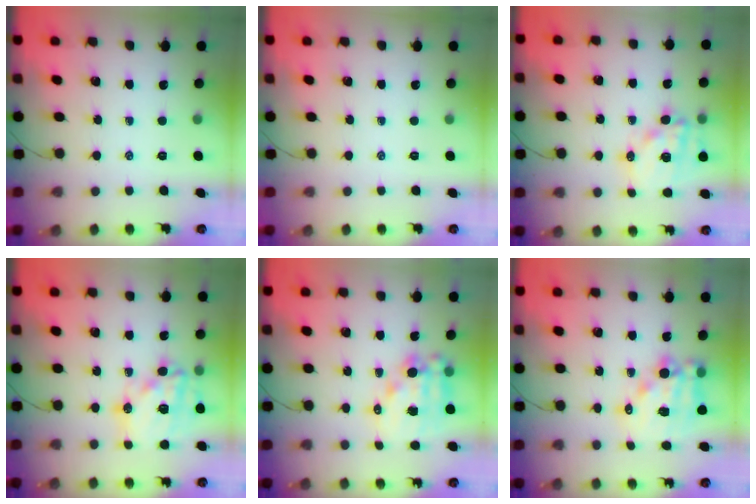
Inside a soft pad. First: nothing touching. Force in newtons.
{"total": 0.0}
{"total": 14.5, "press": 14.1, "slide": 3.3}
{"total": 20.6, "press": 20.3, "slide": 3.9}
{"total": 13.8, "press": 13.4, "slide": 3.2}
{"total": 13.2, "press": 12.9, "slide": 3.1}